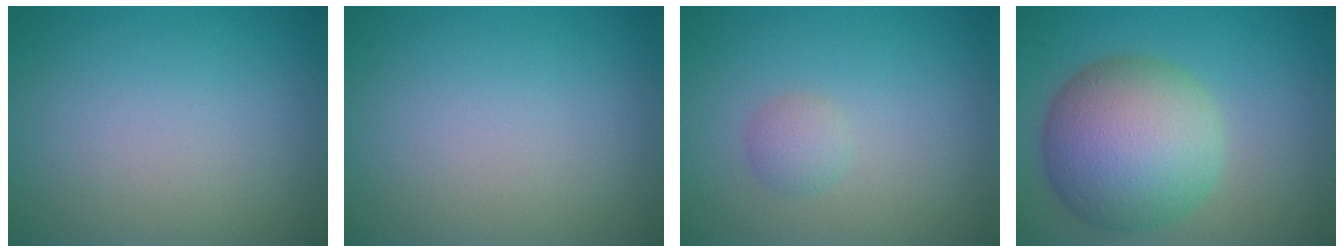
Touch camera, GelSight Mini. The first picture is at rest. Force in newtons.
{"total": 0.0}
{"total": 1.4, "press": 1.4, "slide": 0.0}
{"total": 10.1, "press": 10.1, "slide": 0.3}